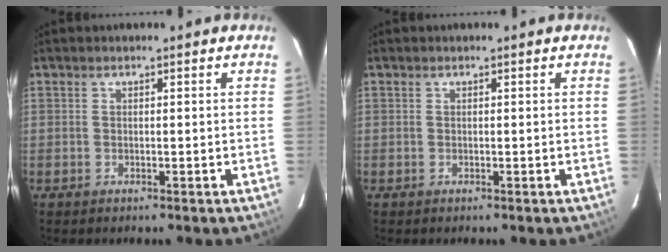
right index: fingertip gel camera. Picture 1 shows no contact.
{"total": 0.0}